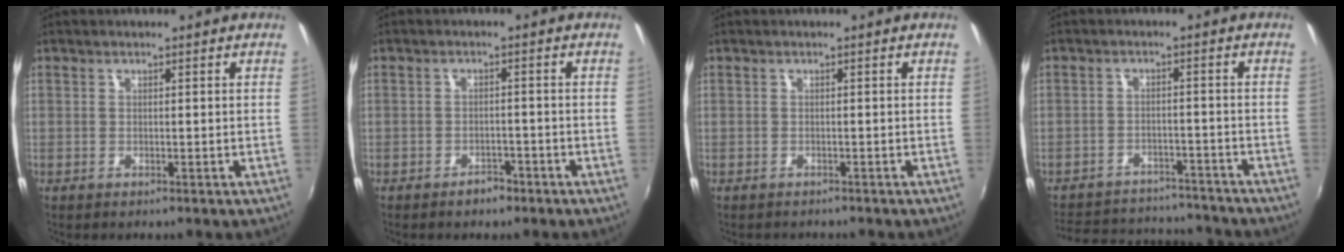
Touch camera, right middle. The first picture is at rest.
{"total": 2.7, "force": [-2.1, 1.4, 0.9], "torque": [-0.022, 0.002, -0.028]}
{"total": 1.3, "force": [-1.2, 0.5, 0.1], "torque": [-0.008, -0.003, -0.017]}
{"total": 16.1, "force": [-13.9, 6.5, 4.9], "torque": [-0.123, 0.033, -0.180]}